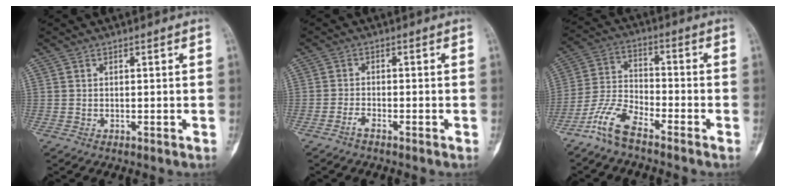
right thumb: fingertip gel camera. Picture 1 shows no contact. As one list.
[{"total": 1.7, "force": [-1.4, 0.3, 0.9], "torque": [-0.026, 0.007, -0.029]}, {"total": 8.4, "force": [-6.4, 2.5, 4.8], "torque": [-0.110, 0.040, -0.137]}]